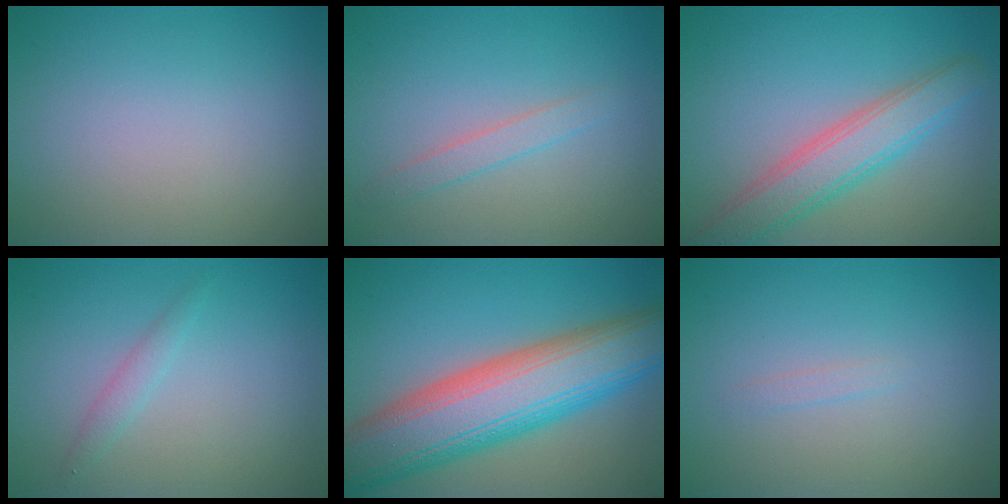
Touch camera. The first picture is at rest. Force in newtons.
{"total": 1.5, "press": 1.5, "slide": 0.1}
{"total": 5.0, "press": 5.0, "slide": 0.5}
{"total": 1.5, "press": 1.5, "slide": 0.1}
{"total": 12.2, "press": 12.1, "slide": 0.6}
{"total": 0.6, "press": 0.6, "slide": 0.1}